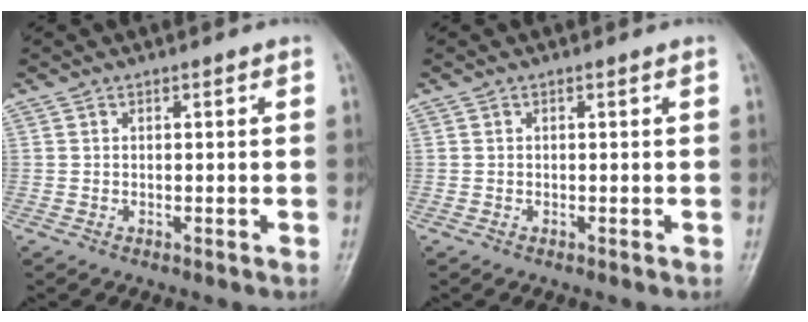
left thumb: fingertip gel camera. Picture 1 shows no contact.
{"total": 0.0}